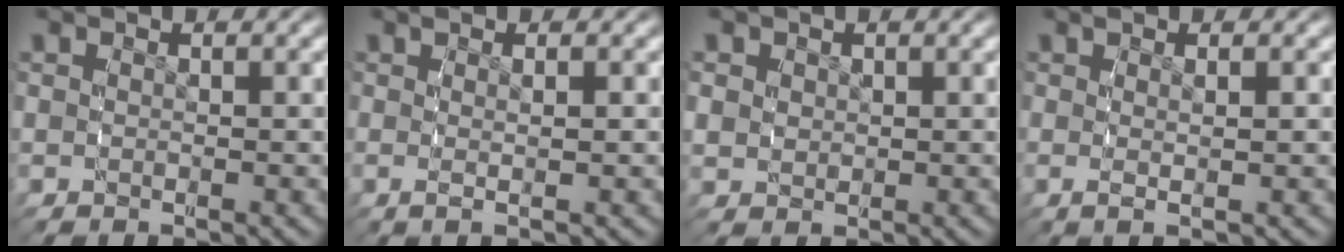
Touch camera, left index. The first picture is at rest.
{"total": 1.9, "force": [0.4, -0.2, 1.8], "torque": [-0.029, -0.001, 0.009]}
{"total": 2.3, "force": [0.3, 2.1, 0.9], "torque": [-0.026, -0.015, 0.019]}
{"total": 1.7, "force": [0.4, -0.3, 1.6], "torque": [-0.026, -0.003, 0.011]}